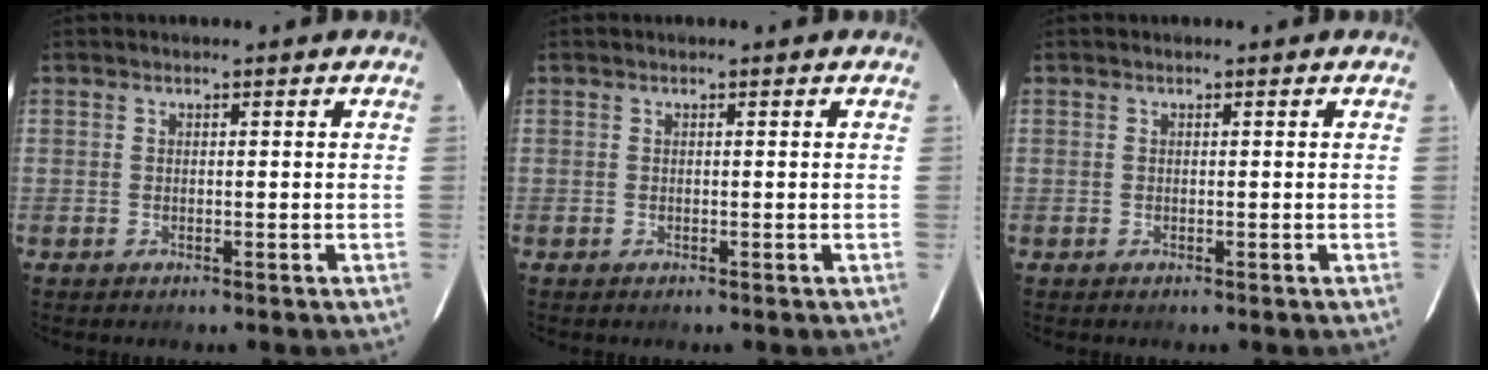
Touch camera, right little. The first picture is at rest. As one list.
[{"total": 0.0}, {"total": 0.0}]